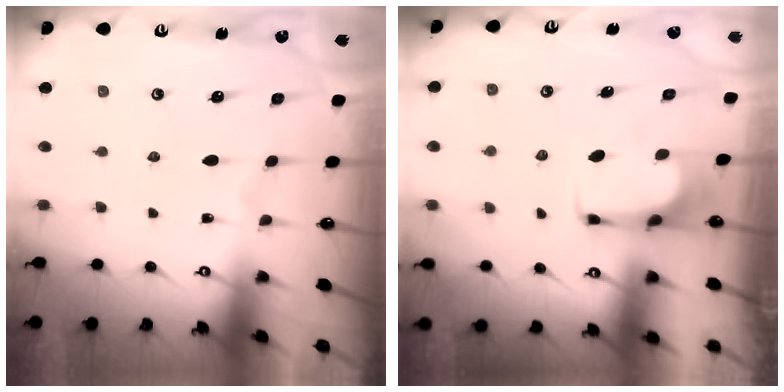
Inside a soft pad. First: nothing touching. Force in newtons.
{"total": 0.0}